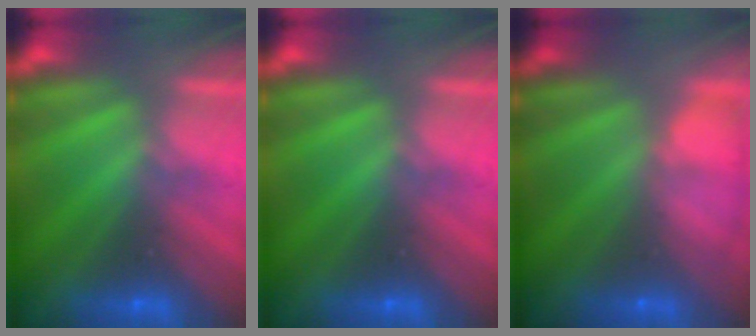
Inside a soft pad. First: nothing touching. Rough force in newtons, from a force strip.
{"total": 0.0}
{"total": 5.6}